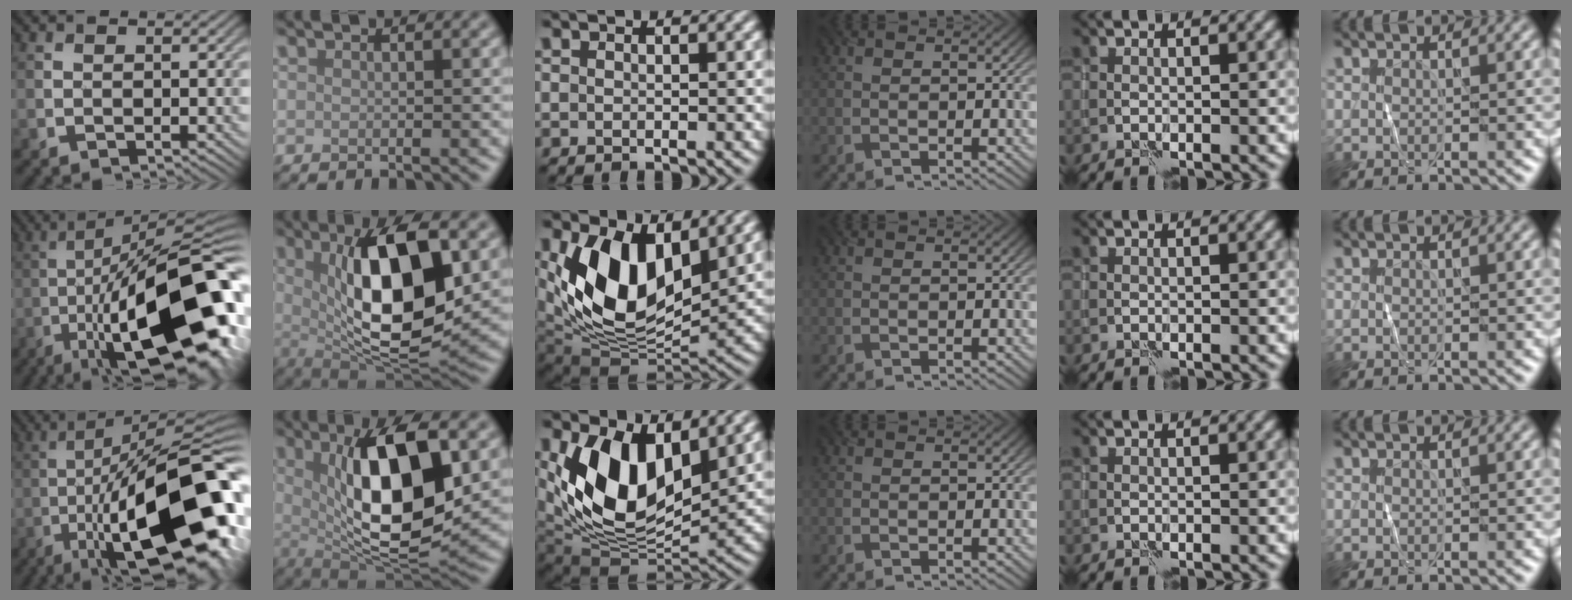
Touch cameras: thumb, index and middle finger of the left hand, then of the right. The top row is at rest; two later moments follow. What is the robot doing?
{"motion": "wrap", "object": "ribbon"}